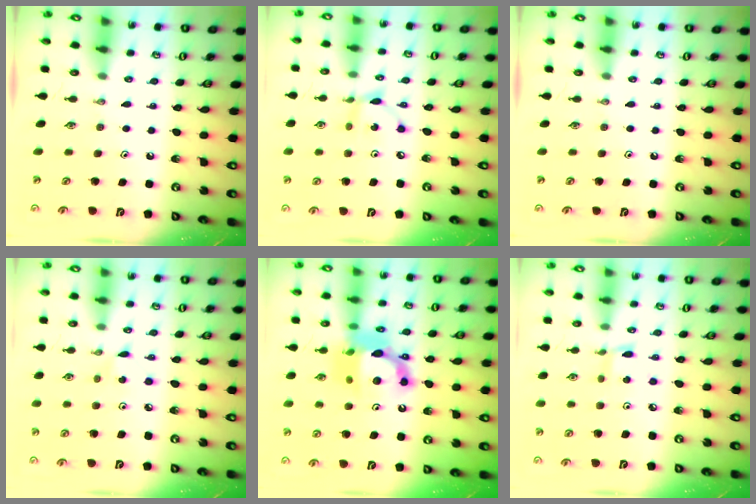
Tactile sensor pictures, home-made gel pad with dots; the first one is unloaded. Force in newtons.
{"total": 5.1, "press": 5.1, "slide": 0.1}
{"total": 0.0}
{"total": 3.5, "press": 3.4, "slide": 0.5}
{"total": 13.9, "press": 13.9, "slide": 1.2}
{"total": 3.1, "press": 3.0, "slide": 0.4}